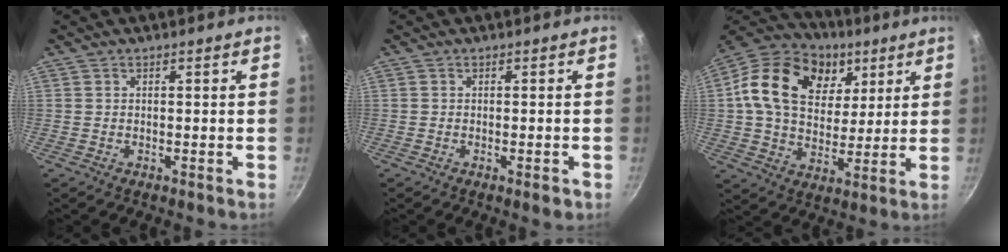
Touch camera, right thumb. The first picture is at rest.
{"total": 1.8, "force": [-0.8, 0.5, 1.6], "torque": [-0.027, 0.002, -0.011]}
{"total": 22.5, "force": [7.7, 16.2, 13.6], "torque": [-0.216, -0.004, 0.123]}